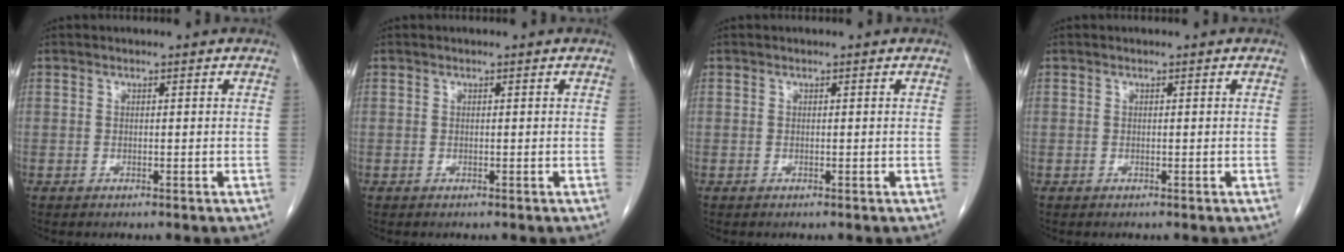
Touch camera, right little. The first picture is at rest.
{"total": 0.0}
{"total": 0.0}
{"total": 0.0}